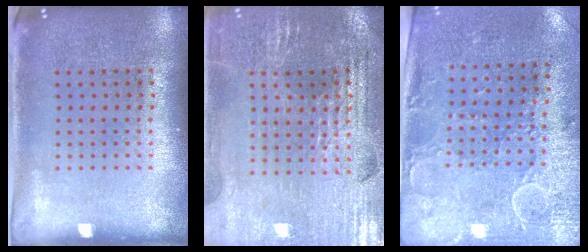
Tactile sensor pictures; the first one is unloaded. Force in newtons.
{"total": 2.8, "press": 2.8, "slide": 0.4}
{"total": 3.0, "press": 2.4, "slide": 1.7}